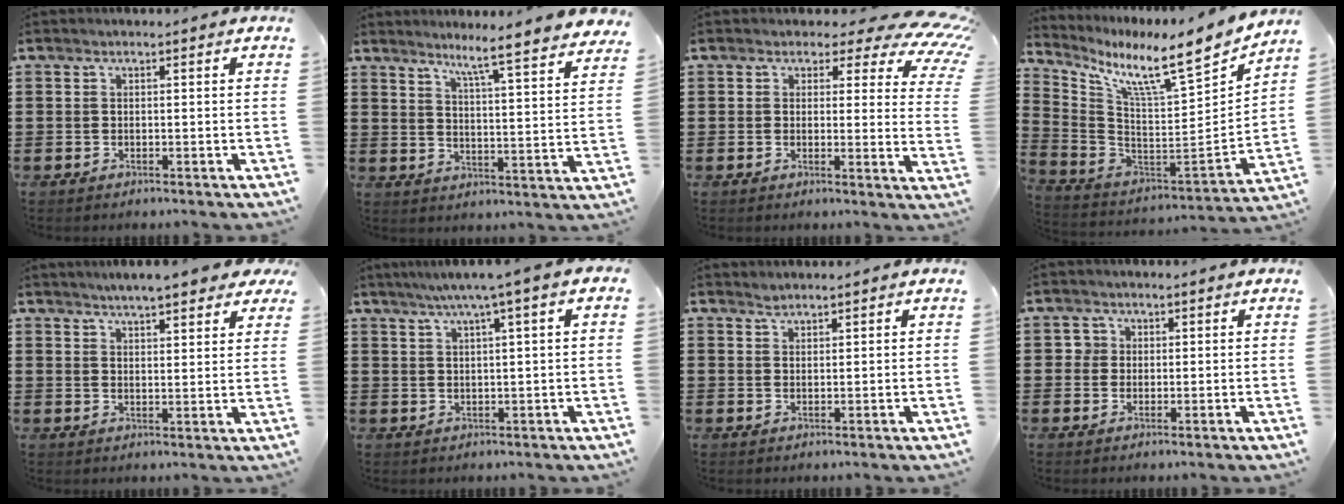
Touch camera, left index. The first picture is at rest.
{"total": 6.1, "force": [5.3, -1.5, 2.7], "torque": [-0.065, -0.047, 0.080]}
{"total": 4.9, "force": [3.5, 2.4, 2.4], "torque": [-0.042, -0.021, 0.053]}
{"total": 10.1, "force": [7.1, 0.8, 7.1], "torque": [-0.143, -0.066, 0.106]}
{"total": 4.8, "force": [4.5, 0.3, 1.8], "torque": [-0.049, -0.006, 0.081]}
{"total": 3.8, "force": [1.8, 0.0, 3.3], "torque": [-0.065, 0.003, 0.030]}
{"total": 1.2, "force": [1.2, 0.3, 0.1], "torque": [-0.005, 0.000, 0.024]}
{"total": 1.9, "force": [0.6, 1.8, 0.1], "torque": [-0.009, 0.008, 0.009]}